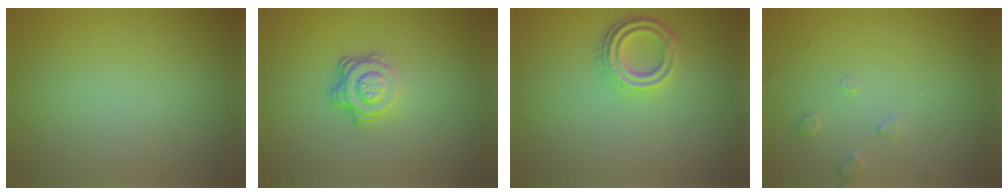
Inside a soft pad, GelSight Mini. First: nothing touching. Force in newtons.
{"total": 3.9, "press": 2.7, "slide": 2.8}
{"total": 3.0, "press": 2.6, "slide": 1.6}
{"total": 1.2, "press": 1.2, "slide": 0.2}